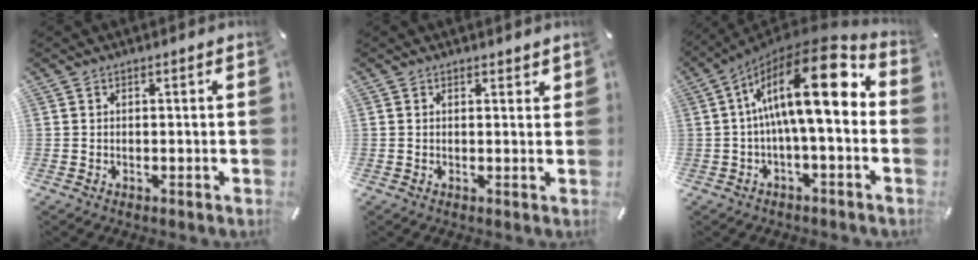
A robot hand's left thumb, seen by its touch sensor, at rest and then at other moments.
{"total": 1.1, "force": [0.9, 0.5, 0.5], "torque": [-0.002, -0.003, 0.014]}
{"total": 20.8, "force": [3.3, 6.9, 19.3], "torque": [-0.322, -0.020, 0.049]}